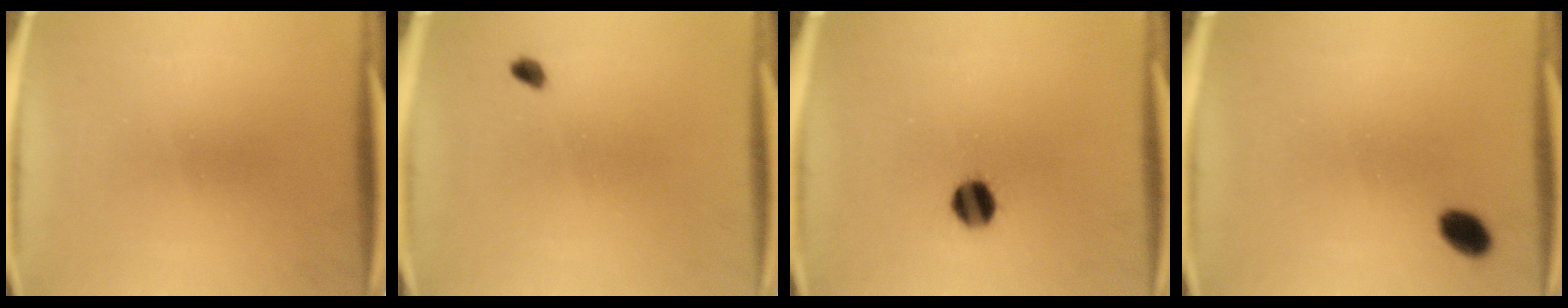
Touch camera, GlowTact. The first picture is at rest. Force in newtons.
{"total": 1.4}
{"total": 6.0}
{"total": 3.7}